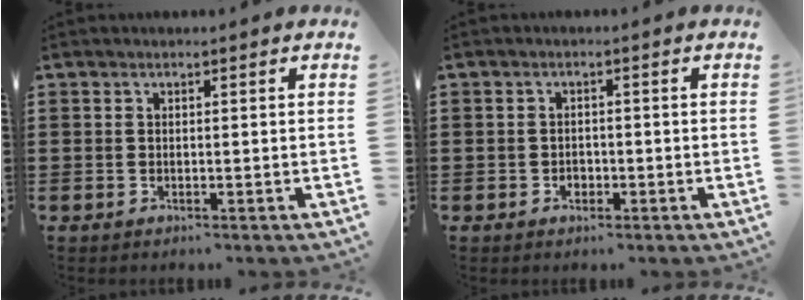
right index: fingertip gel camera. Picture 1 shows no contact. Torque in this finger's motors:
{"motor_torque": [0.51, 1.63, -0.09, -0.20]}